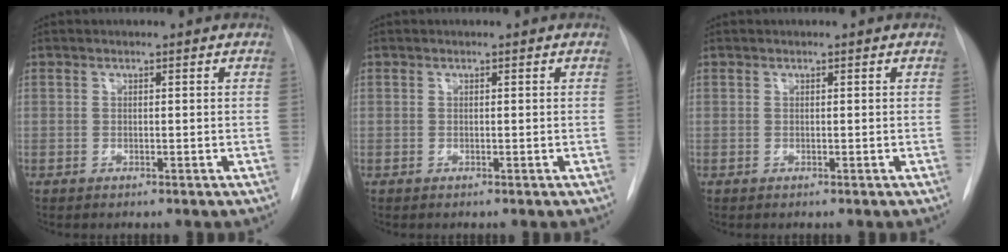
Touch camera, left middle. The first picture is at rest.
{"total": 0.0}
{"total": 0.0}